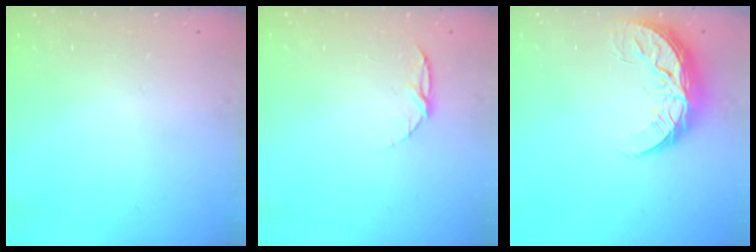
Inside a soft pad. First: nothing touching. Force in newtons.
{"total": 4.9, "press": 4.8, "slide": 0.6}
{"total": 9.0, "press": 9.0, "slide": 0.3}